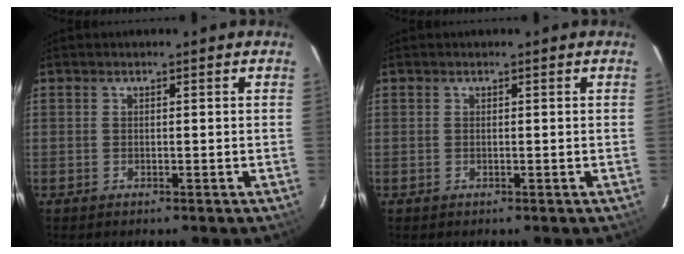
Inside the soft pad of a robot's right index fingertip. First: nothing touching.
{"total": 0.0}